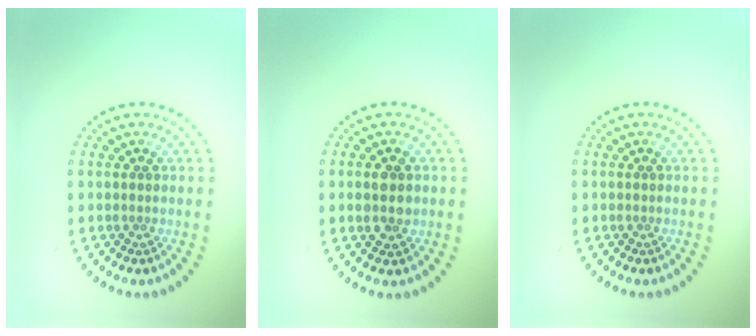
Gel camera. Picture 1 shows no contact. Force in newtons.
{"total": 2.5, "press": 2.5, "slide": 0.2}
{"total": 0.0}